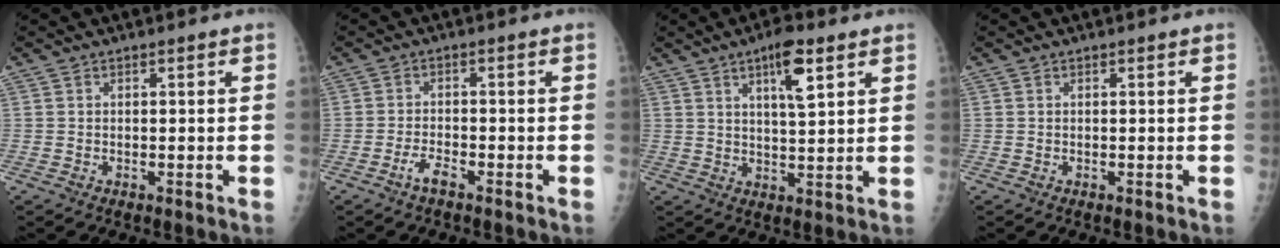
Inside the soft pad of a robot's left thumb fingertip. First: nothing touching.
{"total": 2.8, "force": [-2.0, 0.8, 1.8], "torque": [-0.040, 0.014, -0.039]}
{"total": 7.5, "force": [3.9, 1.9, 6.1], "torque": [-0.092, -0.020, 0.063]}
{"total": 0.0}